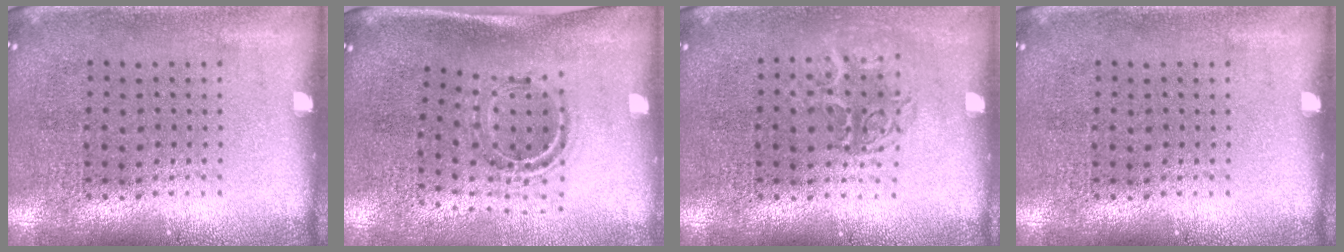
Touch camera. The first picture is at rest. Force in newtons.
{"total": 1.1, "press": 1.0, "slide": 0.4}
{"total": 1.2, "press": 1.1, "slide": 0.5}
{"total": 0.0}